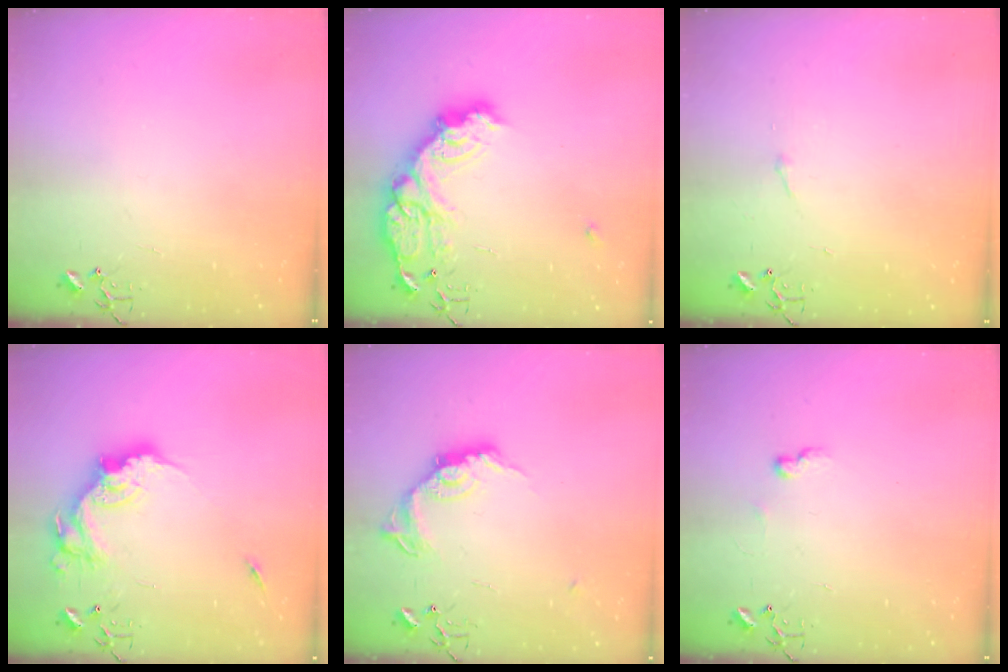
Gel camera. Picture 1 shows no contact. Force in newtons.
{"total": 18.7, "press": 18.7, "slide": 1.3}
{"total": 2.9, "press": 2.9, "slide": 0.5}
{"total": 17.5, "press": 17.4, "slide": 1.9}
{"total": 14.2, "press": 14.2, "slide": 0.6}
{"total": 5.9, "press": 5.9, "slide": 0.8}